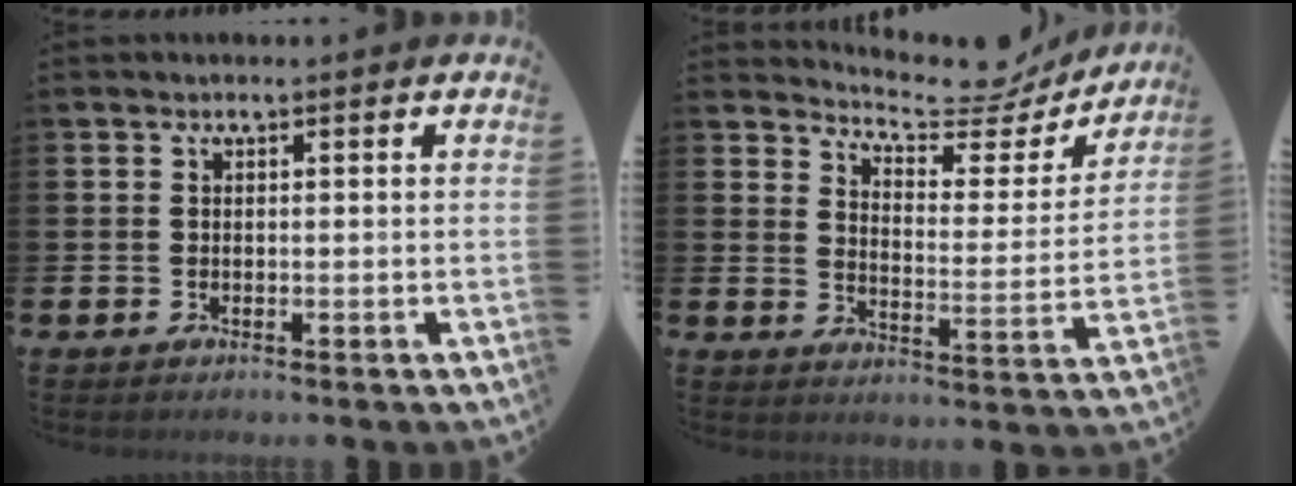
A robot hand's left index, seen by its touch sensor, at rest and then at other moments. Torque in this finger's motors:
{"motor_torque": [0.85, -1.29, 0.39, 0.06]}